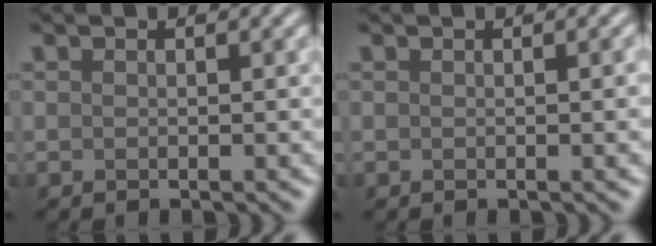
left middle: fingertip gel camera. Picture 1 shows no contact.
{"total": 1.5, "force": [0.1, 0.4, 1.4], "torque": [-0.012, 0.006, -0.002]}